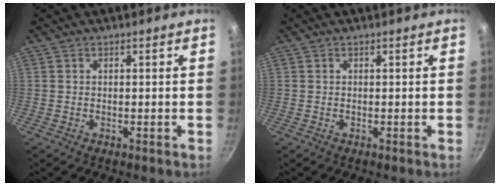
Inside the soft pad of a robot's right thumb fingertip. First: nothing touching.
{"total": 0.0}